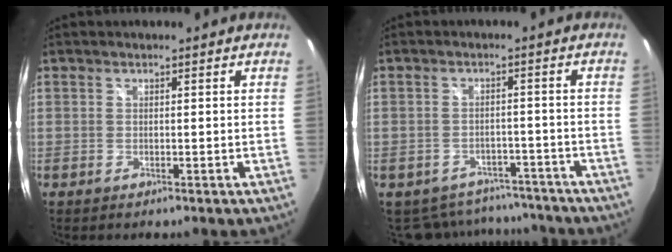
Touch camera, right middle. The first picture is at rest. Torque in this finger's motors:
{"motor_torque": [1.00, -1.14, -0.05, 0.01]}